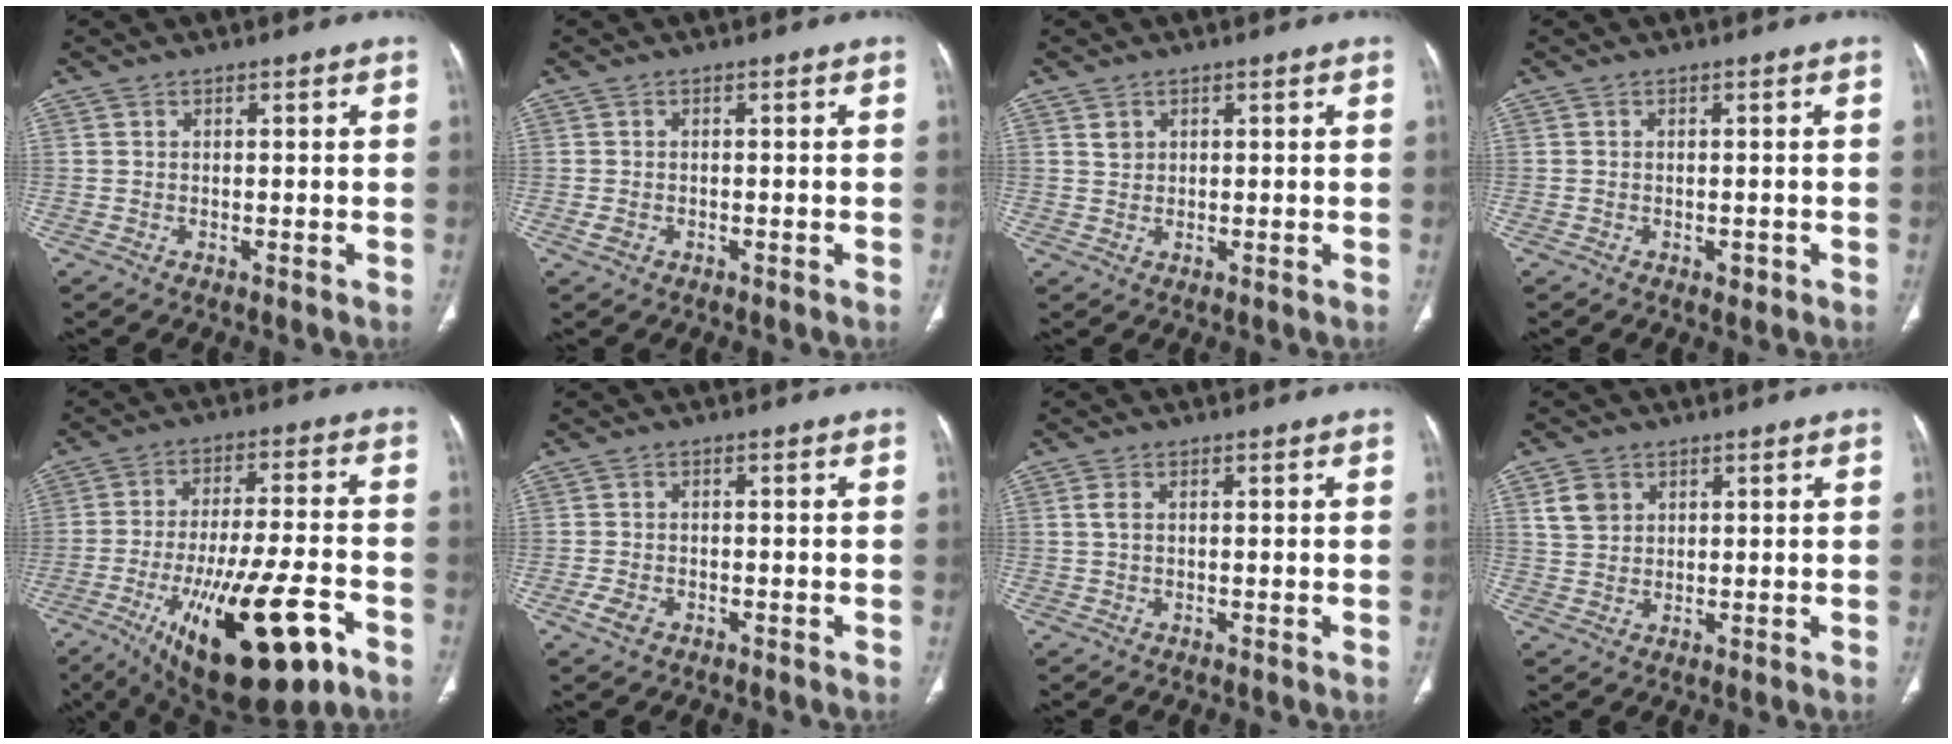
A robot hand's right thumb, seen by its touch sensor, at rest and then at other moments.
{"total": 1.5, "force": [-0.6, 1.0, 0.8], "torque": [-0.019, 0.004, -0.011]}
{"total": 1.7, "force": [0.9, 1.3, 0.6], "torque": [0.000, -0.005, 0.016]}
{"total": 1.2, "force": [-0.5, 0.8, 0.7], "torque": [-0.005, 0.001, -0.007]}
{"total": 23.4, "force": [-11.0, 7.5, 19.2], "torque": [-0.304, 0.032, -0.163]}
{"total": 2.9, "force": [-1.5, 1.8, 1.7], "torque": [-0.036, 0.003, -0.027]}
{"total": 1.6, "force": [0.3, 0.9, 1.3], "torque": [-0.036, 0.007, 0.008]}
{"total": 4.3, "force": [1.8, 3.4, 2.0], "torque": [-0.024, -0.005, 0.038]}